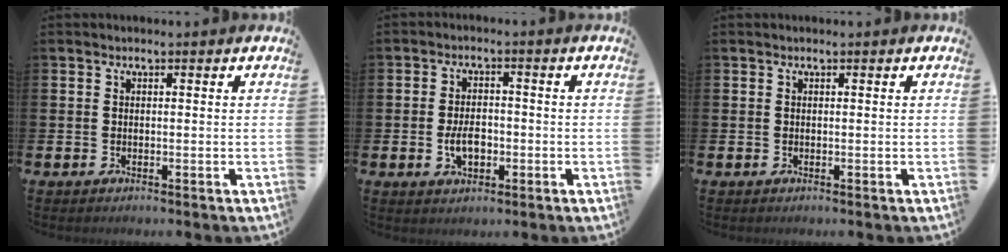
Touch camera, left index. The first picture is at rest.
{"total": 4.0, "force": [-0.9, 2.4, 3.0], "torque": [-0.042, -0.001, -0.020]}
{"total": 0.0}